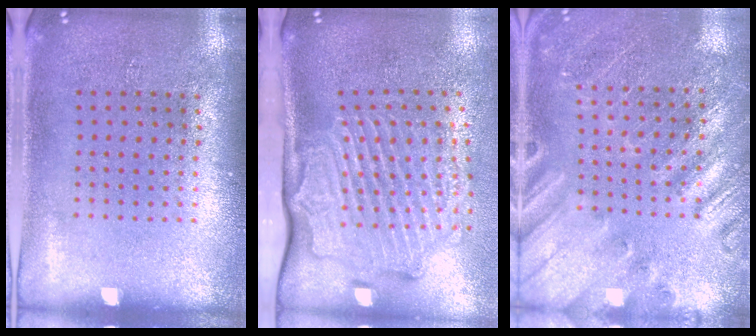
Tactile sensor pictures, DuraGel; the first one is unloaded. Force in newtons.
{"total": 3.1, "press": 2.3, "slide": 2.1}
{"total": 2.3, "press": 2.3, "slide": 0.3}